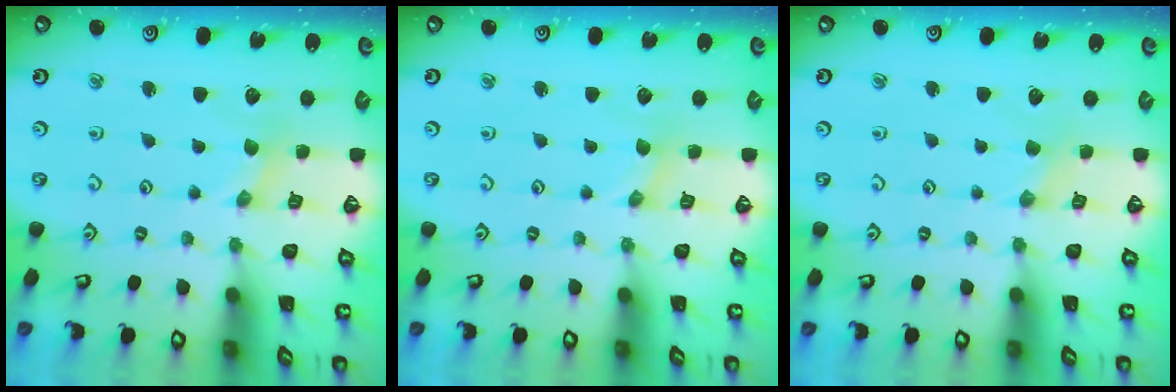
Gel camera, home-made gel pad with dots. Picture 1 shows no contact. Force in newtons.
{"total": 0.0}
{"total": 0.6, "press": 0.6, "slide": 0.2}